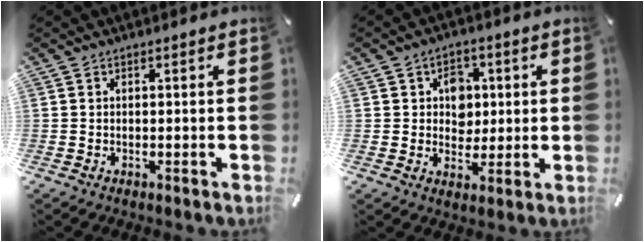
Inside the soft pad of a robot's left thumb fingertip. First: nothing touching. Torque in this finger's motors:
{"motor_torque": [0.72, 0.92, 0.42, -0.27, 0.03]}